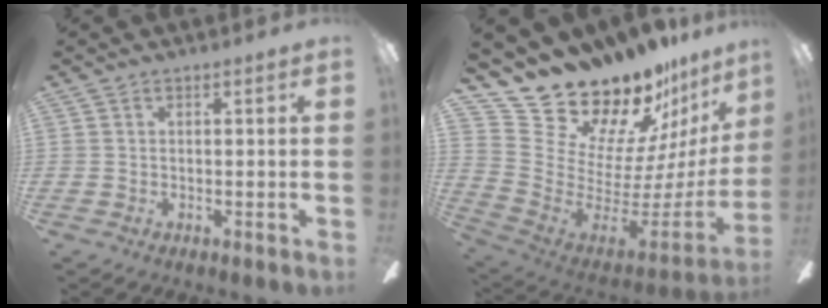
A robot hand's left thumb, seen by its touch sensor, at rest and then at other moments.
{"total": 18.1, "force": [17.0, 5.4, 3.0], "torque": [-0.078, -0.160, 0.325]}